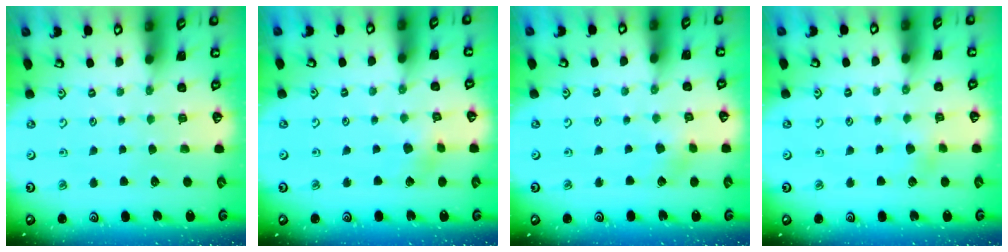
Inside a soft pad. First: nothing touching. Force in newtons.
{"total": 2.8, "press": 2.7, "slide": 0.8}
{"total": 3.1, "press": 3.0, "slide": 0.3}
{"total": 3.0, "press": 2.9, "slide": 0.5}